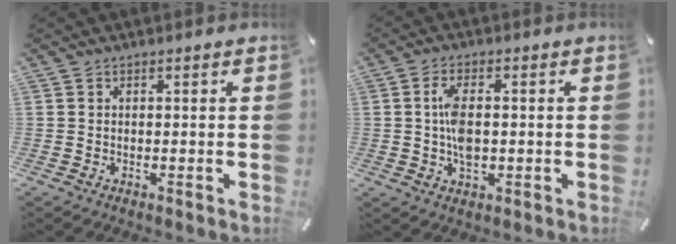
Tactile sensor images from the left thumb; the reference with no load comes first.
{"total": 6.4, "force": [-0.1, 3.3, 5.5], "torque": [-0.106, 0.001, -0.005]}